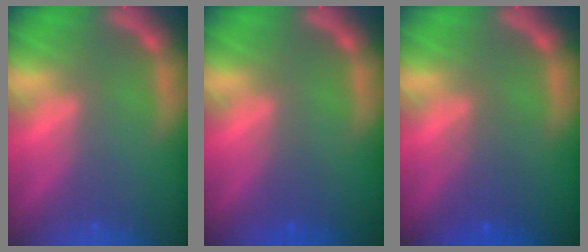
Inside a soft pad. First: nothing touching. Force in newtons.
{"total": 0.9}
{"total": 2.5}